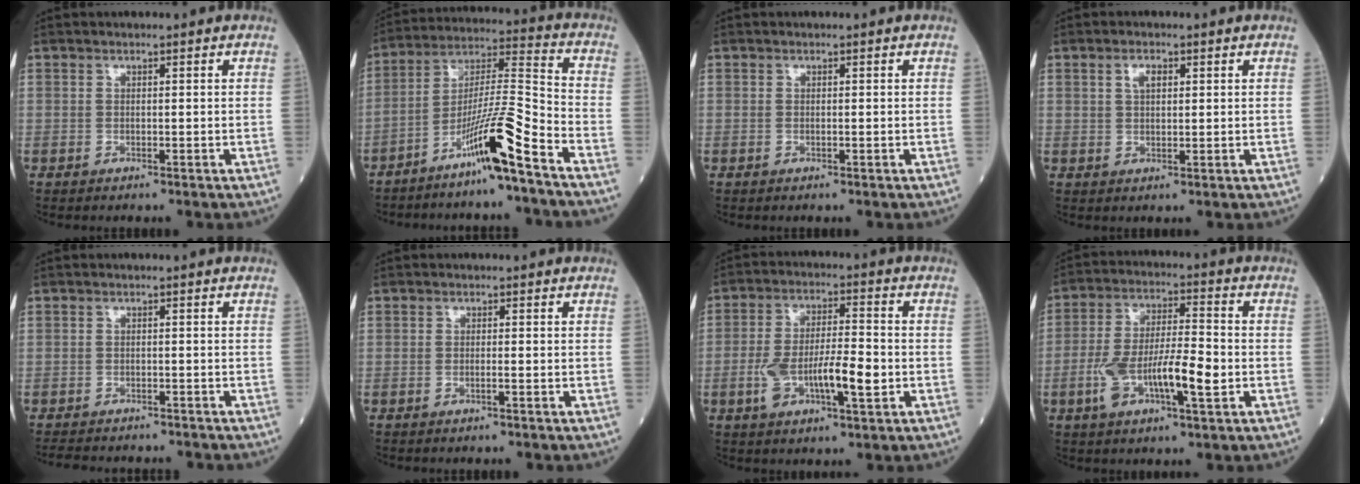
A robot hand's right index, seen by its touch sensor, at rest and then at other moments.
{"total": 12.0, "force": [-7.6, -0.7, 9.2], "torque": [-0.172, 0.001, -0.141]}
{"total": 0.0}
{"total": 2.4, "force": [1.1, 1.1, 1.9], "torque": [-0.040, 0.001, 0.021]}
{"total": 8.2, "force": [-7.5, 2.1, 2.5], "torque": [-0.040, -0.006, -0.100]}
{"total": 0.7, "force": [-0.3, -0.1, 0.6], "torque": [-0.011, 0.001, -0.006]}
{"total": 10.6, "force": [-2.5, 2.8, 9.9], "torque": [-0.190, 0.011, -0.040]}
{"total": 11.9, "force": [-3.0, 2.9, 11.1], "torque": [-0.216, 0.012, -0.050]}